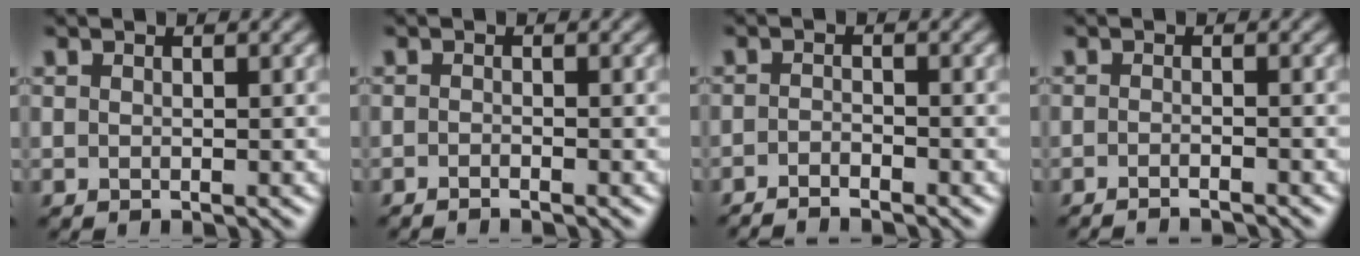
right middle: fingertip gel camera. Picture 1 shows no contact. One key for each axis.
{"total": 0.9, "fx": -0.7, "fy": 0.2, "fz": 0.5, "tx": -0.009, "ty": -0.002, "tz": -0.016}
{"total": 2.1, "fx": -1.8, "fy": 0.4, "fz": 1.0, "tx": -0.017, "ty": -0.002, "tz": -0.038}
{"total": 2.3, "fx": -1.8, "fy": 0.5, "fz": 1.3, "tx": -0.010, "ty": -0.001, "tz": -0.033}